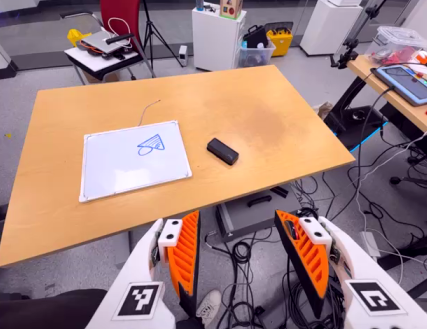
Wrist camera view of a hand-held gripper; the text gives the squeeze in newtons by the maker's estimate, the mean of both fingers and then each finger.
{"total": 0.0}